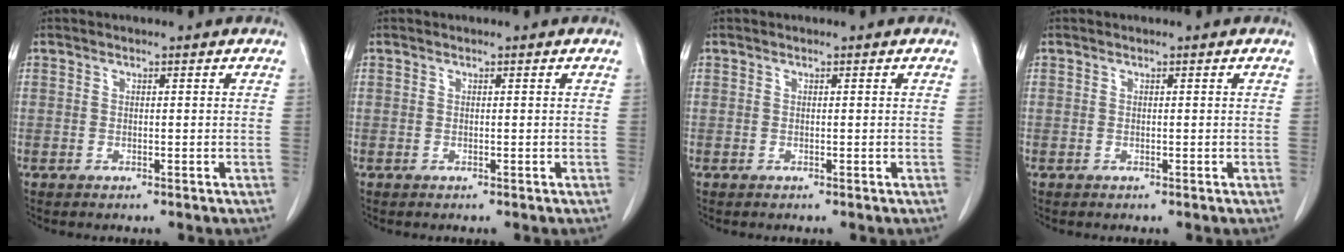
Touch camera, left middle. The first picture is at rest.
{"total": 0.0}
{"total": 0.0}
{"total": 0.0}